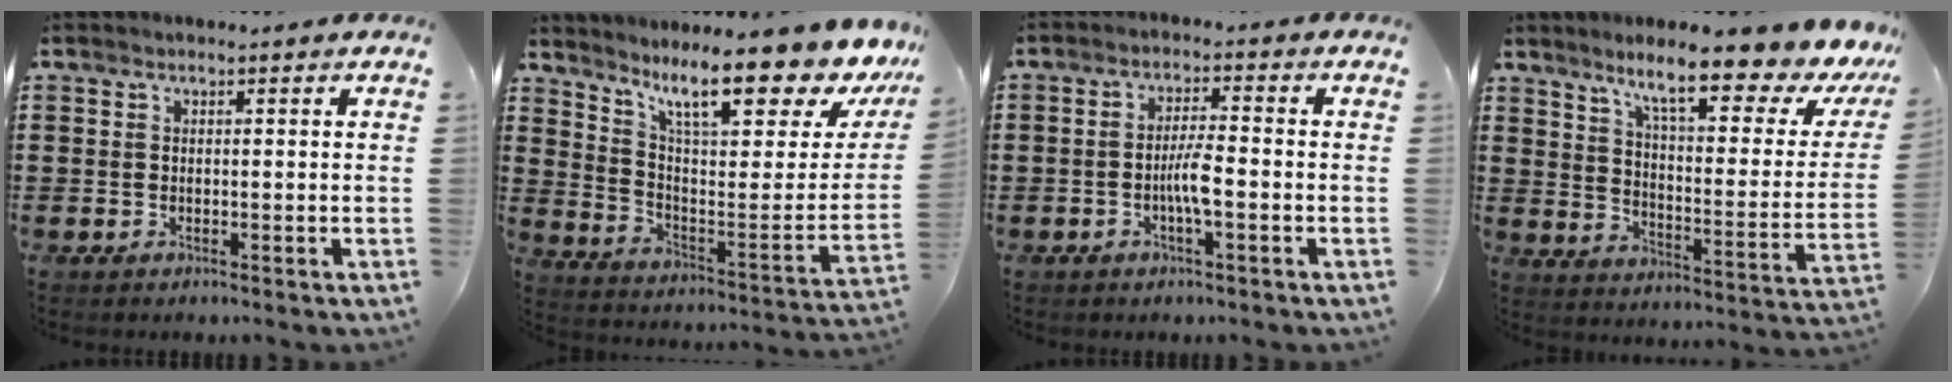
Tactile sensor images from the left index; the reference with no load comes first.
{"total": 12.5, "force": [9.5, 1.8, 7.9], "torque": [-0.146, -0.071, 0.153]}
{"total": 4.4, "force": [-1.4, 0.7, 4.1], "torque": [-0.087, 0.000, -0.032]}
{"total": 11.4, "force": [8.5, 0.4, 7.6], "torque": [-0.143, -0.058, 0.130]}